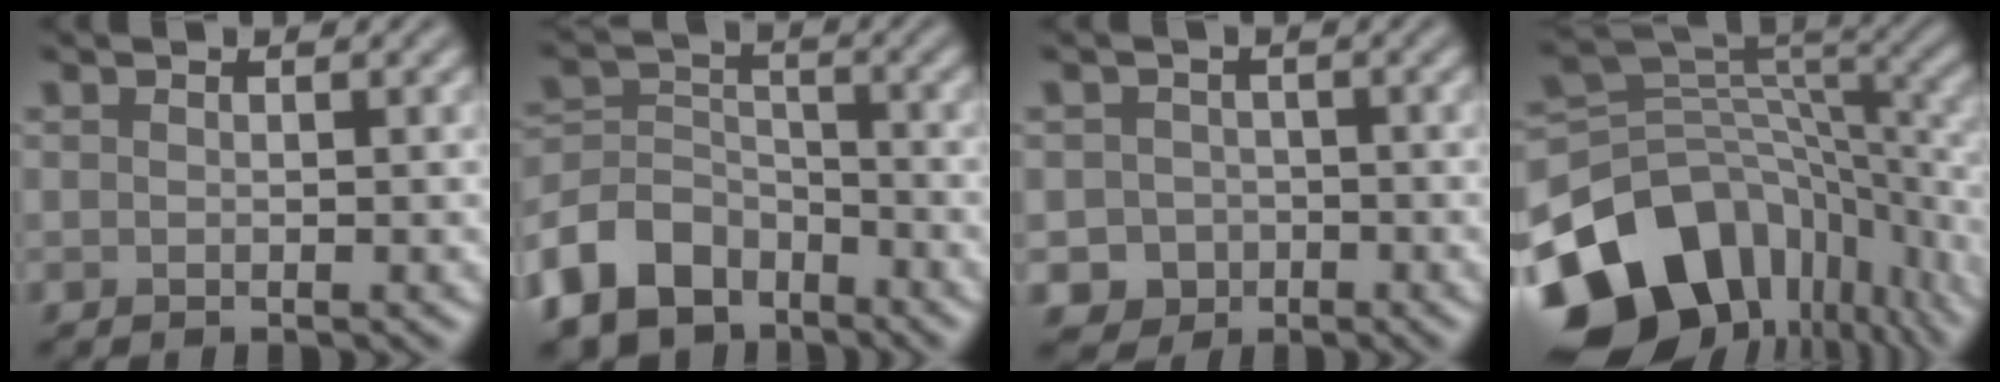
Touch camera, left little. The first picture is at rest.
{"total": 8.1, "force": [-5.7, 5.1, 2.8], "torque": [-0.047, -0.001, -0.120]}
{"total": 3.0, "force": [-1.2, 2.7, 0.4], "torque": [0.005, -0.001, -0.023]}
{"total": 15.5, "force": [-7.6, 10.6, 8.4], "torque": [-0.183, -0.007, -0.120]}